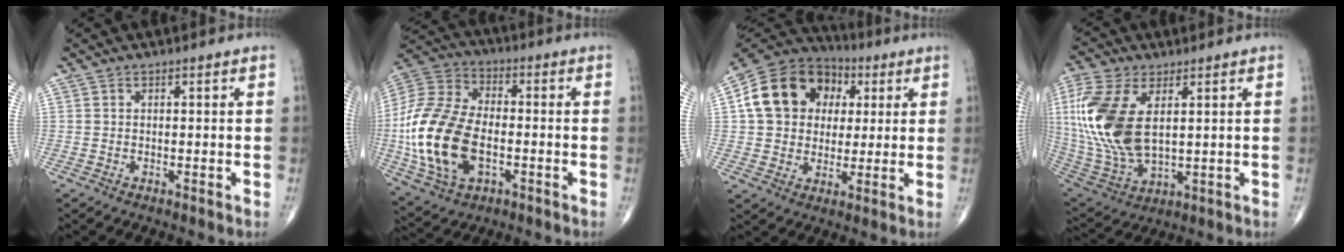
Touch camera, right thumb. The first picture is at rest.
{"total": 21.6, "force": [-3.8, 13.0, 16.9], "torque": [-0.349, 0.009, -0.067]}
{"total": 16.8, "force": [3.6, 13.6, 9.3], "torque": [-0.143, 0.016, 0.055]}
{"total": 18.9, "force": [3.6, 10.1, 15.5], "torque": [-0.350, -0.018, 0.077]}